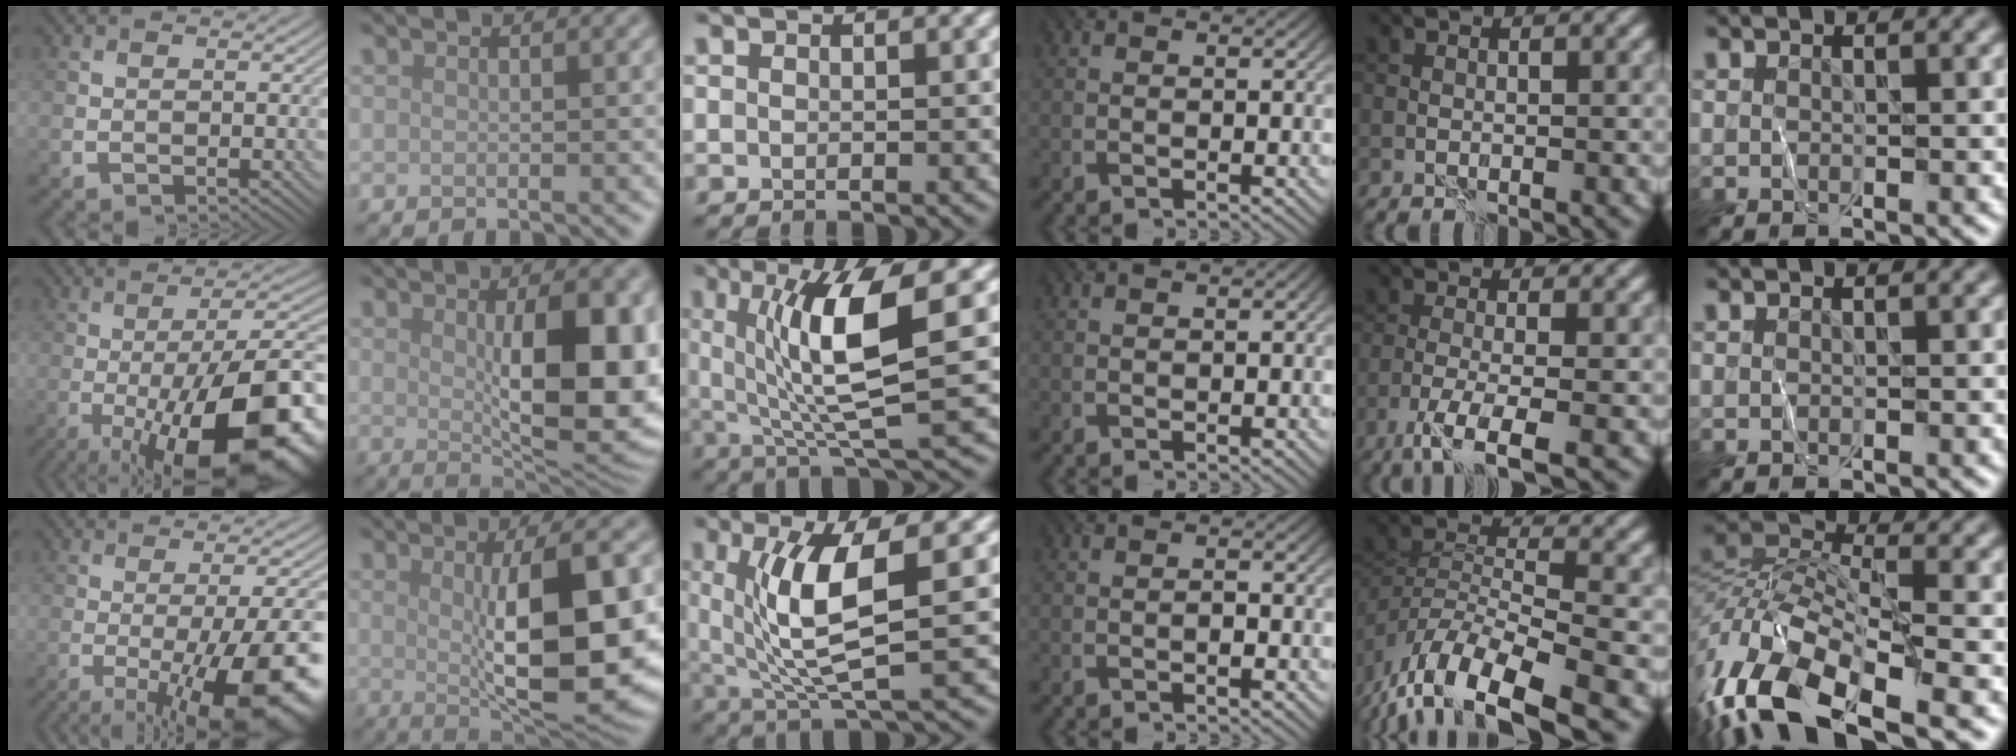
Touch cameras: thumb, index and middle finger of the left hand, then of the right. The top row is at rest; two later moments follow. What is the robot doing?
{"motion": "wrap", "object": "ribbon"}